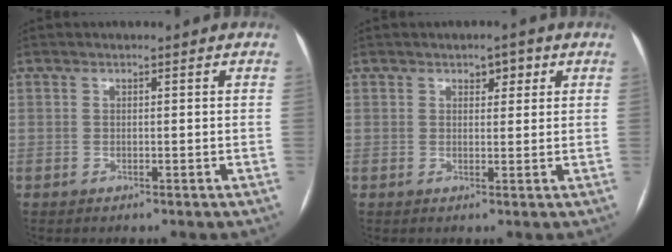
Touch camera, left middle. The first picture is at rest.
{"total": 2.3, "force": [1.3, 1.3, 1.4], "torque": [-0.015, 0.005, 0.018]}